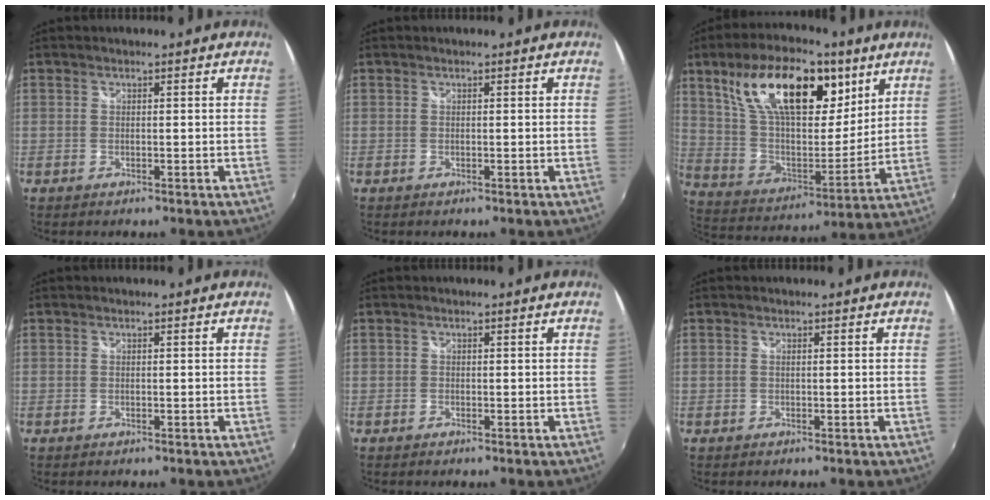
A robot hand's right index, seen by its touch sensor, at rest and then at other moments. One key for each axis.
{"total": 0.0}
{"total": 24.3, "fx": 12.4, "fy": 11.7, "fz": 17.3, "tx": -0.316, "ty": 0.025, "tz": 0.220}
{"total": 0.0}
{"total": 0.0}
{"total": 0.0}